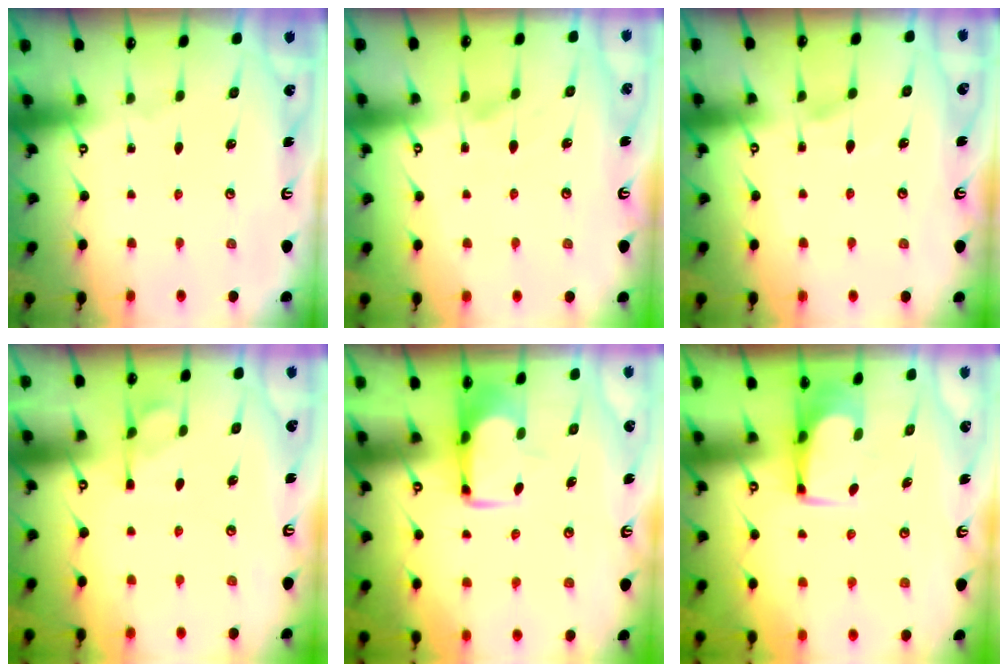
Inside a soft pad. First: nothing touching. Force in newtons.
{"total": 1.2, "press": 0.8, "slide": 0.9}
{"total": 3.5, "press": 3.5, "slide": 0.4}
{"total": 8.2, "press": 8.1, "slide": 1.2}
{"total": 1.6, "press": 1.5, "slide": 0.4}
{"total": 1.6, "press": 1.5, "slide": 0.3}